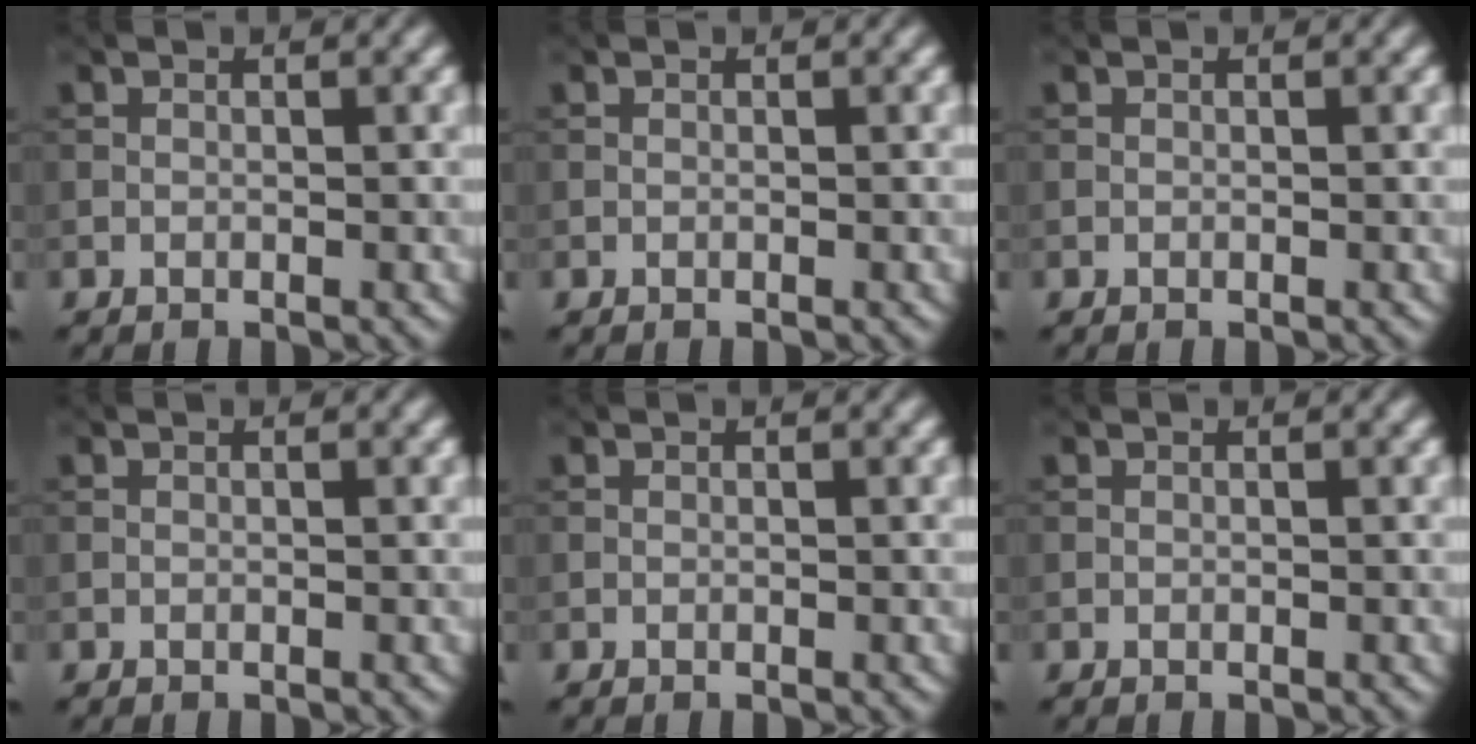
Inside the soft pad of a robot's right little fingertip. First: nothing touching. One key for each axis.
{"total": 0.0}
{"total": 0.0}
{"total": 0.0}
{"total": 0.0}
{"total": 0.0}